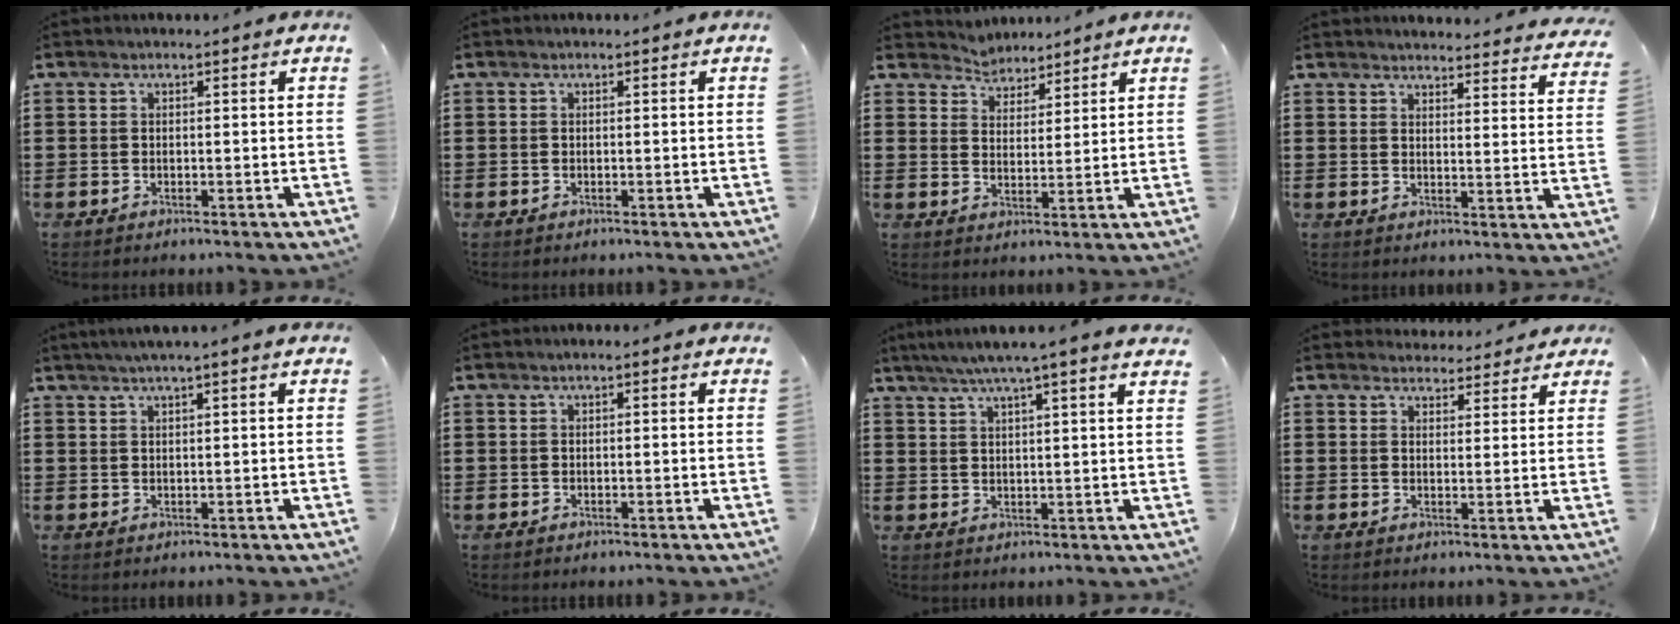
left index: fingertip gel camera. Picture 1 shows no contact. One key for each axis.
{"total": 0.0}
{"total": 3.7, "fx": 3.4, "fy": 1.2, "fz": -0.9, "tx": -0.002, "ty": -0.009, "tz": 0.061}
{"total": 3.3, "fx": 3.3, "fy": -0.1, "fz": 0.3, "tx": -0.013, "ty": -0.023, "tz": 0.057}
{"total": 1.6, "fx": 1.1, "fy": -0.3, "fz": 1.2, "tx": -0.023, "ty": 0.001, "tz": 0.019}
{"total": 0.5, "fx": -0.2, "fy": 0.2, "fz": 0.4, "tx": -0.009, "ty": 0.000, "tz": -0.003}
{"total": 4.6, "fx": 3.5, "fy": -0.5, "fz": 2.8, "tx": -0.066, "ty": -0.008, "tz": 0.060}
{"total": 3.3, "fx": 3.1, "fy": 1.1, "fz": 0.2, "tx": -0.006, "ty": -0.010, "tz": 0.058}